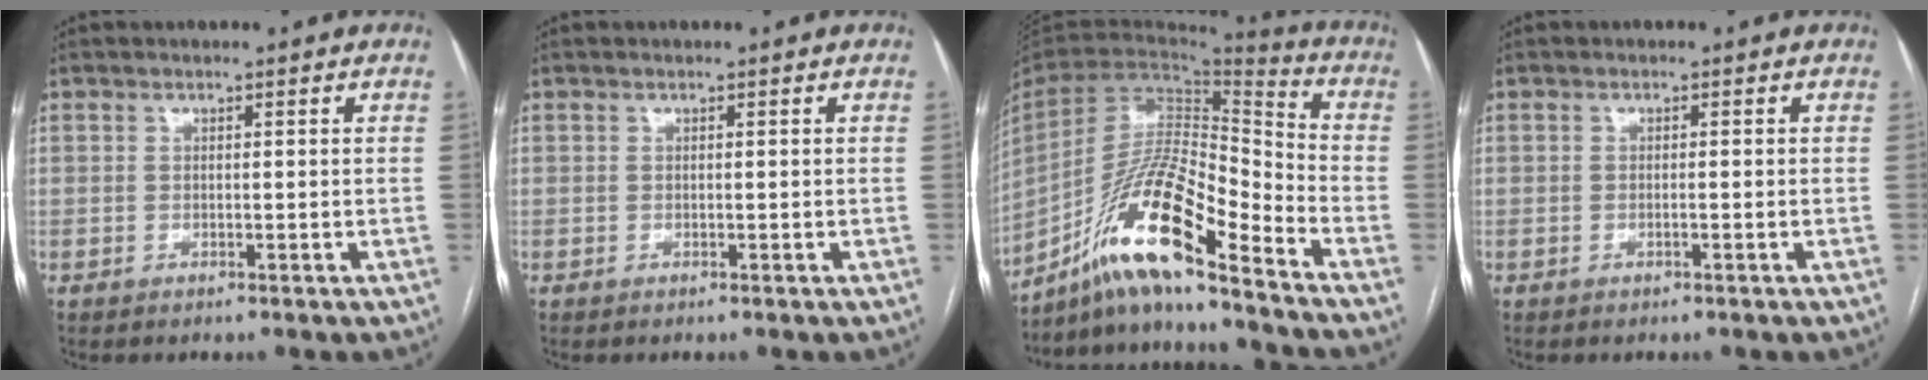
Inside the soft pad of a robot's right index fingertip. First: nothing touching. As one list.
[{"total": 0.0}, {"total": 17.9, "force": [-12.6, 2.0, 12.6], "torque": [-0.257, 0.001, -0.231]}, {"total": 0.0}]